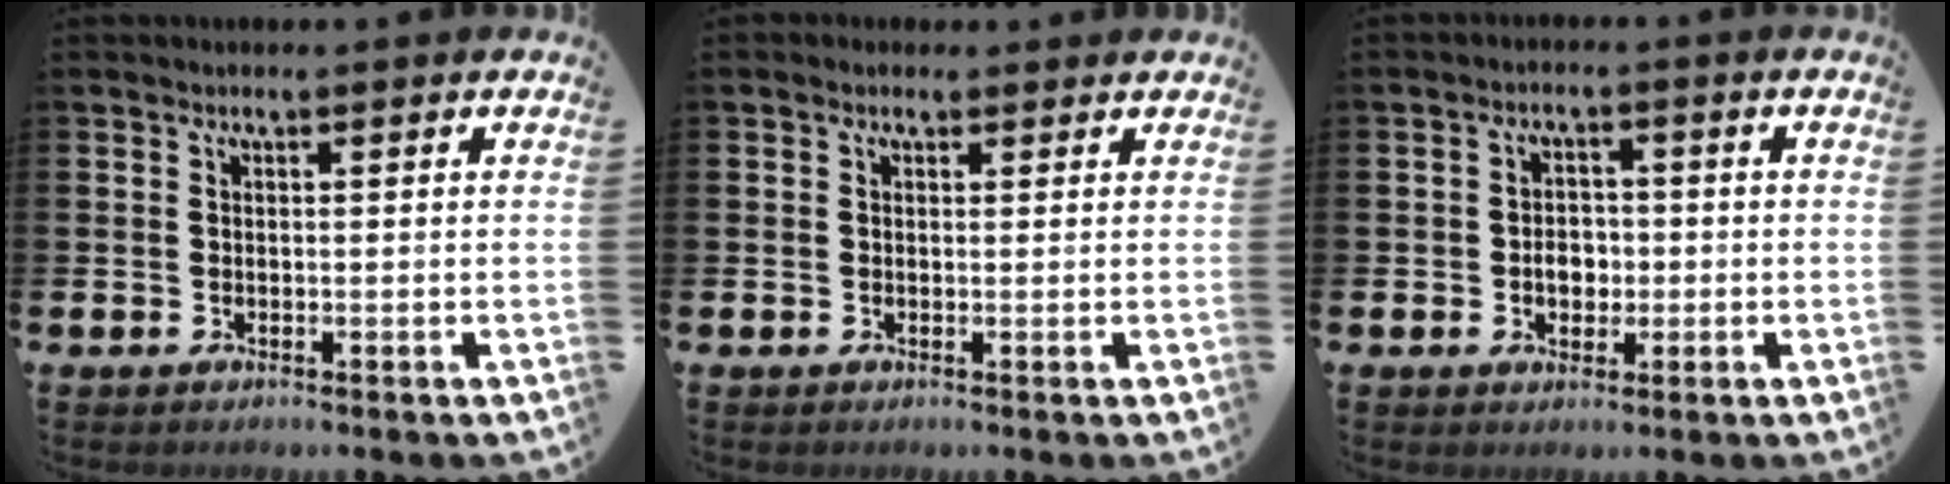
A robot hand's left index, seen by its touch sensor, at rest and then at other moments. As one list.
[{"total": 0.8, "force": [0.5, 0.6, 0.3], "torque": [0.003, 0.005, 0.006]}, {"total": 3.3, "force": [-0.5, 2.5, 2.1], "torque": [-0.026, 0.000, -0.017]}]